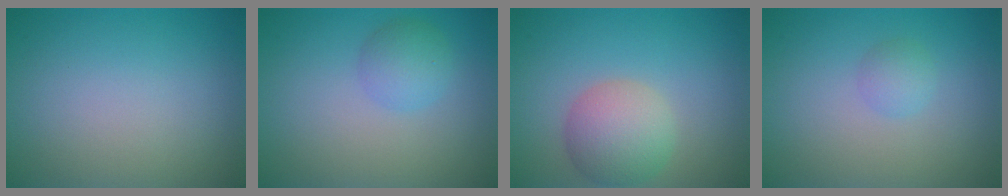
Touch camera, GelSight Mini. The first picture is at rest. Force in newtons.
{"total": 2.4, "press": 2.4, "slide": 0.1}
{"total": 4.6, "press": 4.6, "slide": 0.3}
{"total": 1.3, "press": 1.3, "slide": 0.1}